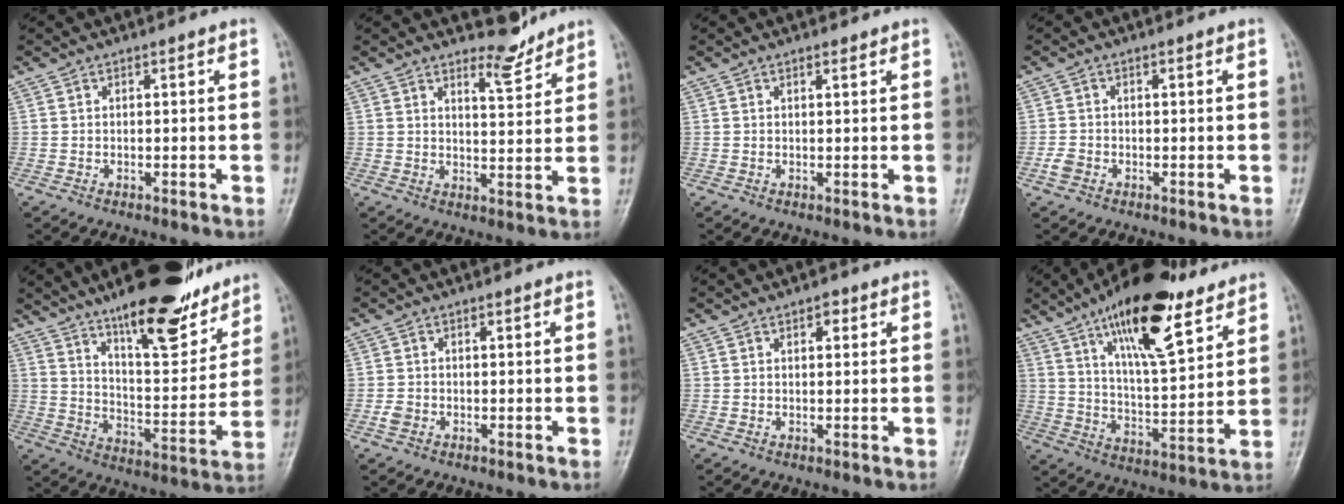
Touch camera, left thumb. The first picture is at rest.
{"total": 4.4, "force": [4.0, 1.1, 1.2], "torque": [-0.008, -0.041, 0.068]}
{"total": 0.8, "force": [0.6, 0.3, 0.5], "torque": [-0.009, -0.003, 0.009]}
{"total": 2.0, "force": [-0.9, 1.5, 1.0], "torque": [-0.020, 0.002, -0.022]}
{"total": 20.7, "force": [14.6, 6.3, 13.2], "torque": [-0.154, -0.081, 0.231]}
{"total": 1.6, "force": [-0.6, 1.3, 0.8], "torque": [-0.014, 0.002, -0.014]}
{"total": 2.1, "force": [1.0, 1.2, 1.4], "torque": [-0.011, -0.001, 0.012]}
{"total": 20.2, "force": [12.2, 6.8, 14.6], "torque": [-0.209, -0.055, 0.204]}